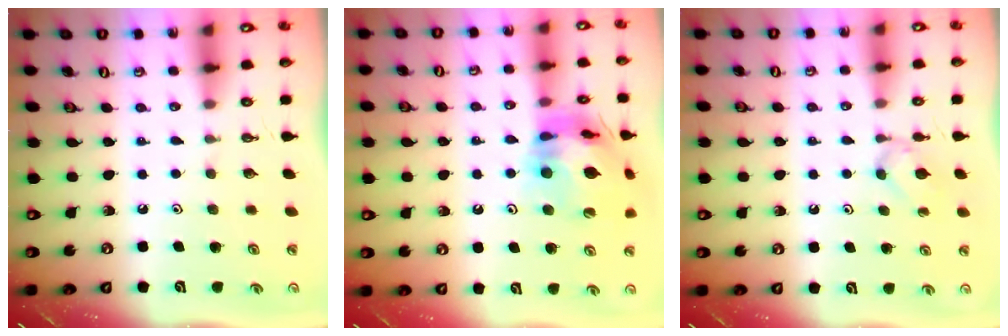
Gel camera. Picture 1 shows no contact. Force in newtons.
{"total": 17.8, "press": 17.7, "slide": 2.3}
{"total": 3.4, "press": 3.3, "slide": 0.7}